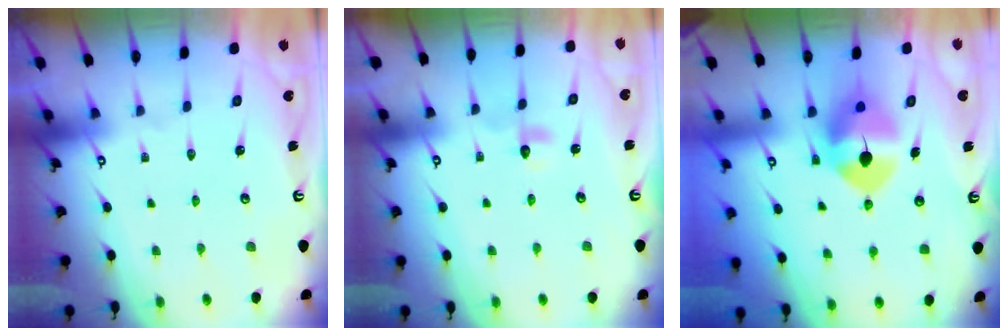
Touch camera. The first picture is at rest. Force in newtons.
{"total": 3.3, "press": 3.3, "slide": 0.6}
{"total": 10.1, "press": 10.0, "slide": 1.6}